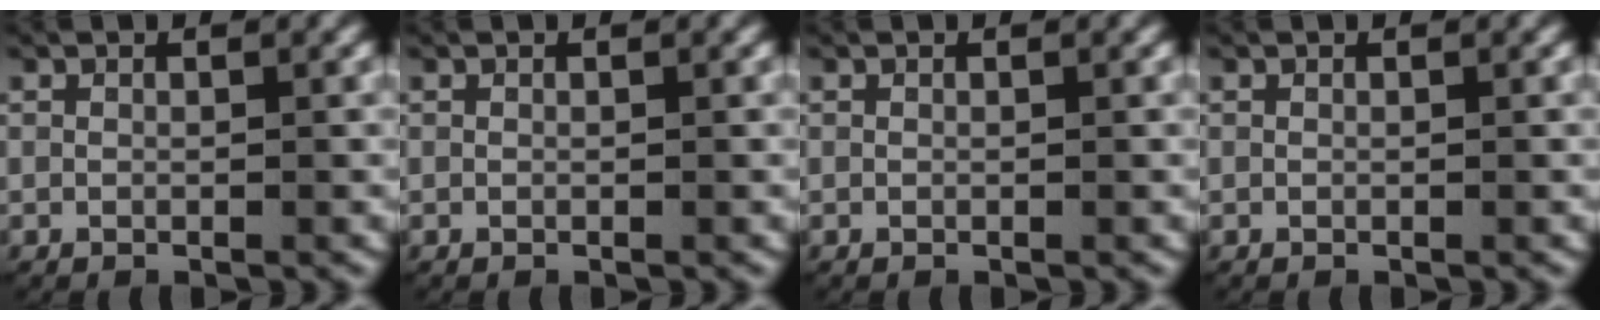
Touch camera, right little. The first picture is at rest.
{"total": 0.0}
{"total": 0.0}
{"total": 0.0}